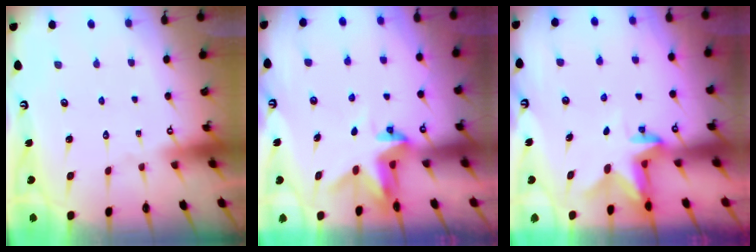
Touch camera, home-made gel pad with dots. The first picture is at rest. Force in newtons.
{"total": 3.2, "press": 3.2, "slide": 0.1}
{"total": 2.8, "press": 2.8, "slide": 0.6}